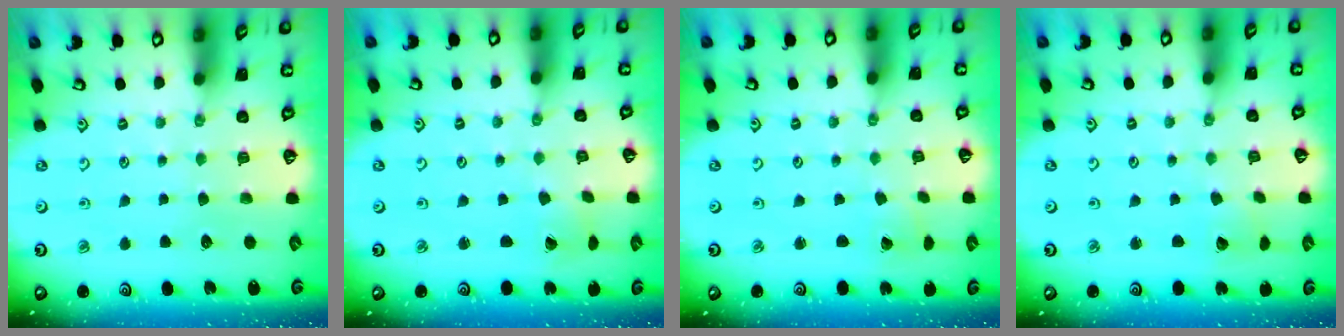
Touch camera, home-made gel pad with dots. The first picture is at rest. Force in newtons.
{"total": 1.0, "press": 1.0, "slide": 0.1}
{"total": 1.5, "press": 1.5, "slide": 0.2}
{"total": 2.4, "press": 2.4, "slide": 0.3}